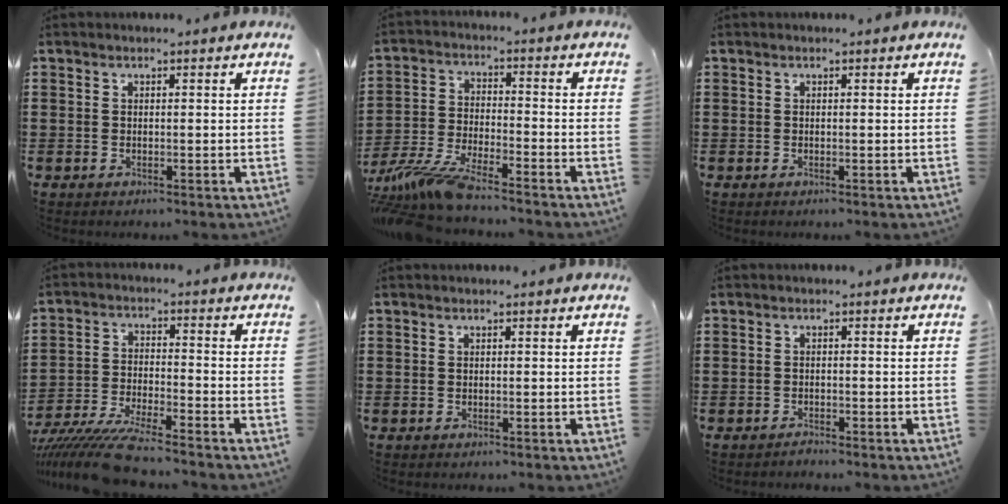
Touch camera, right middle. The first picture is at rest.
{"total": 7.7, "force": [-6.8, 0.5, 3.5], "torque": [-0.089, -0.010, -0.138]}
{"total": 0.0}
{"total": 8.7, "force": [-7.9, 0.1, 3.6], "torque": [-0.084, -0.007, -0.157]}
{"total": 0.0}
{"total": 0.9, "force": [-0.9, 0.1, 0.2], "torque": [-0.006, -0.001, -0.018]}